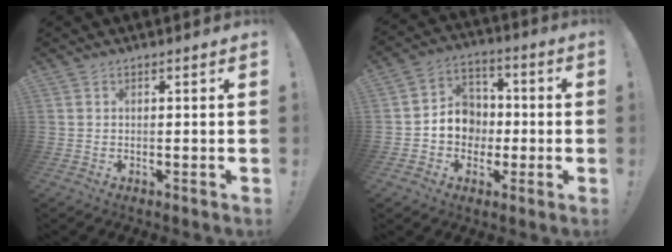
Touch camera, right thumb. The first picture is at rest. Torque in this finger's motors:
{"motor_torque": [0.74, 0.82, 0.73, -0.36, -0.01]}